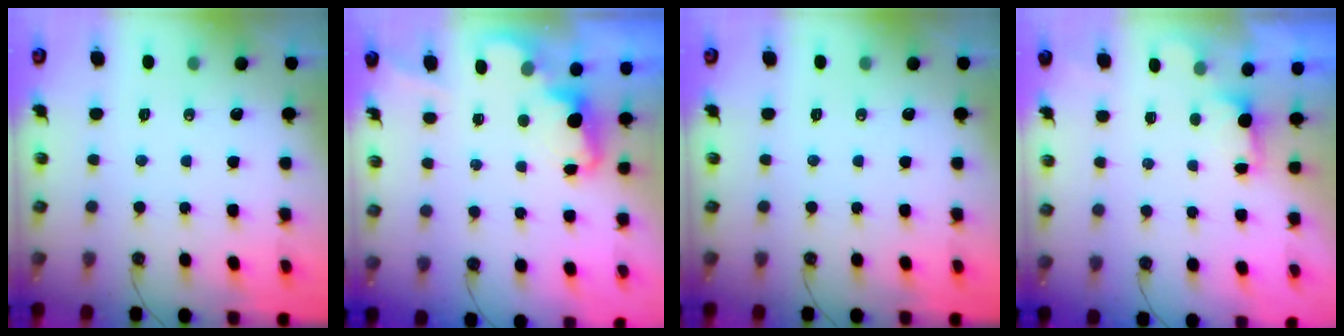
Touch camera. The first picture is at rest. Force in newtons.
{"total": 2.2, "press": 2.2, "slide": 0.5}
{"total": 0.0}
{"total": 0.9, "press": 0.5, "slide": 0.8}